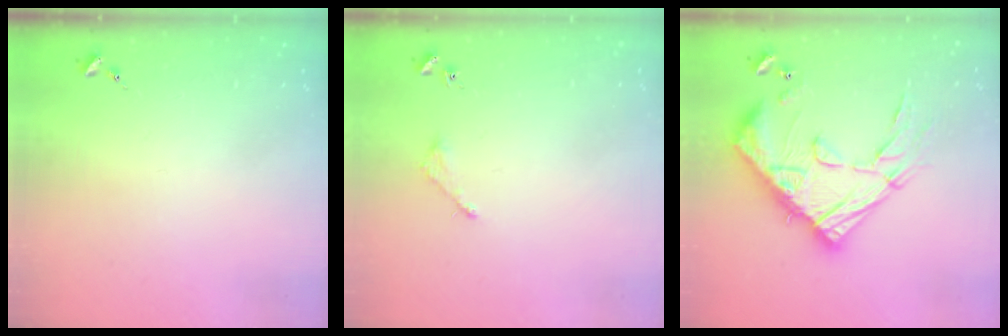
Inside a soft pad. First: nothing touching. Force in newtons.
{"total": 3.0, "press": 3.0, "slide": 0.4}
{"total": 24.5, "press": 24.4, "slide": 2.2}